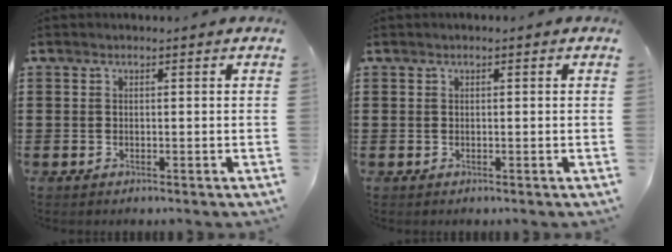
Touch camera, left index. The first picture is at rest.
{"total": 0.0}